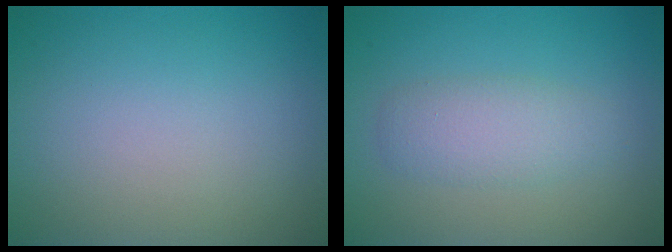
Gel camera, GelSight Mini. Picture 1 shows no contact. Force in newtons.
{"total": 2.8, "press": 2.8, "slide": 0.1}